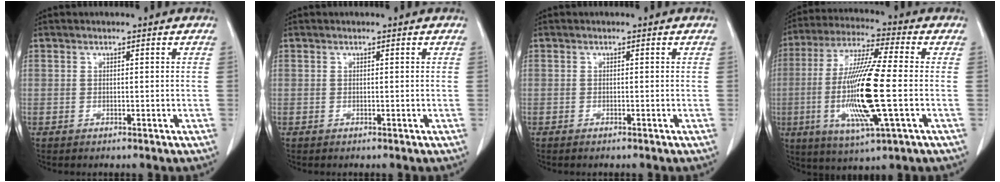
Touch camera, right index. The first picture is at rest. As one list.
[{"total": 0.0}, {"total": 0.6, "force": [-0.5, 0.0, 0.3], "torque": [-0.009, -0.002, -0.008]}, {"total": 16.7, "force": [-2.6, 1.0, 16.5], "torque": [-0.335, -0.014, -0.052]}]